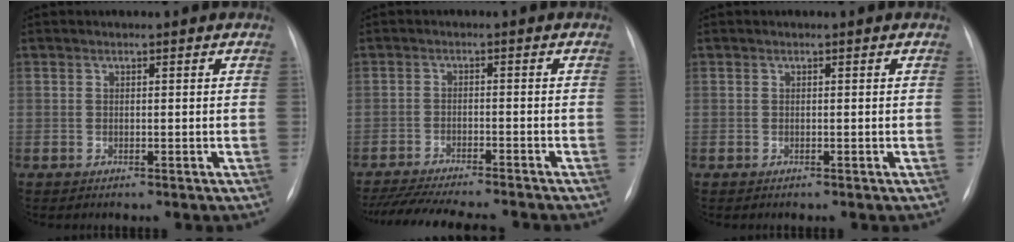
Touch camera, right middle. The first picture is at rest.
{"total": 15.4, "force": [-13.7, 2.0, 6.7], "torque": [-0.124, -0.020, -0.194]}
{"total": 0.0}